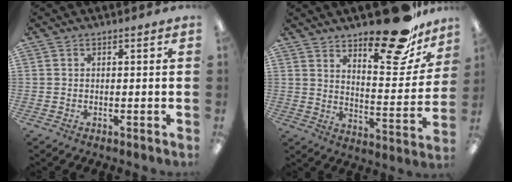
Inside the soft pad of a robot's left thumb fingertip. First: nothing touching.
{"total": 20.0, "force": [15.1, 6.8, 11.1], "torque": [-0.146, -0.104, 0.248]}